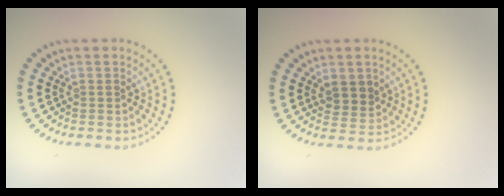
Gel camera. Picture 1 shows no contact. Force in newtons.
{"total": 2.1, "press": 2.0, "slide": 0.7}